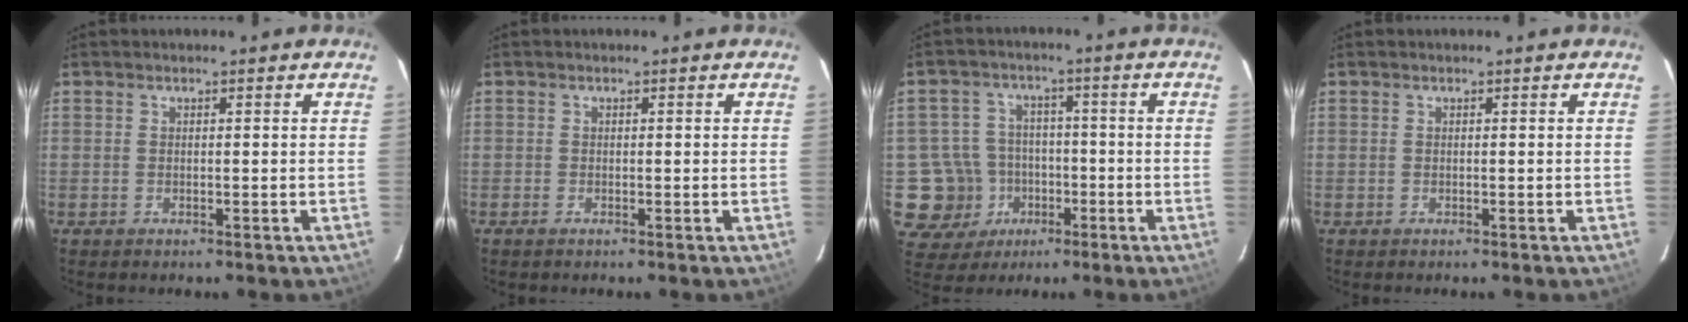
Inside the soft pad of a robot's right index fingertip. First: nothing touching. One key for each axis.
{"total": 0.6, "fx": -0.4, "fy": 0.3, "fz": 0.3, "tx": -0.007, "ty": -0.001, "tz": -0.008}
{"total": 10.5, "fx": -3.0, "fy": 10.0, "fz": 0.9, "tx": -0.053, "ty": 0.026, "tz": -0.040}
{"total": 0.0}